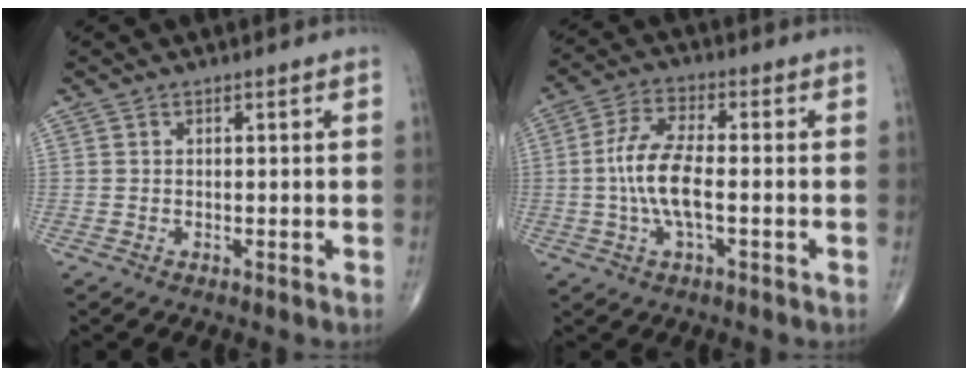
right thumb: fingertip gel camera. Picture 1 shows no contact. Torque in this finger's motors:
{"motor_torque": [2.54, 2.46, 1.60, -0.16, 0.14]}